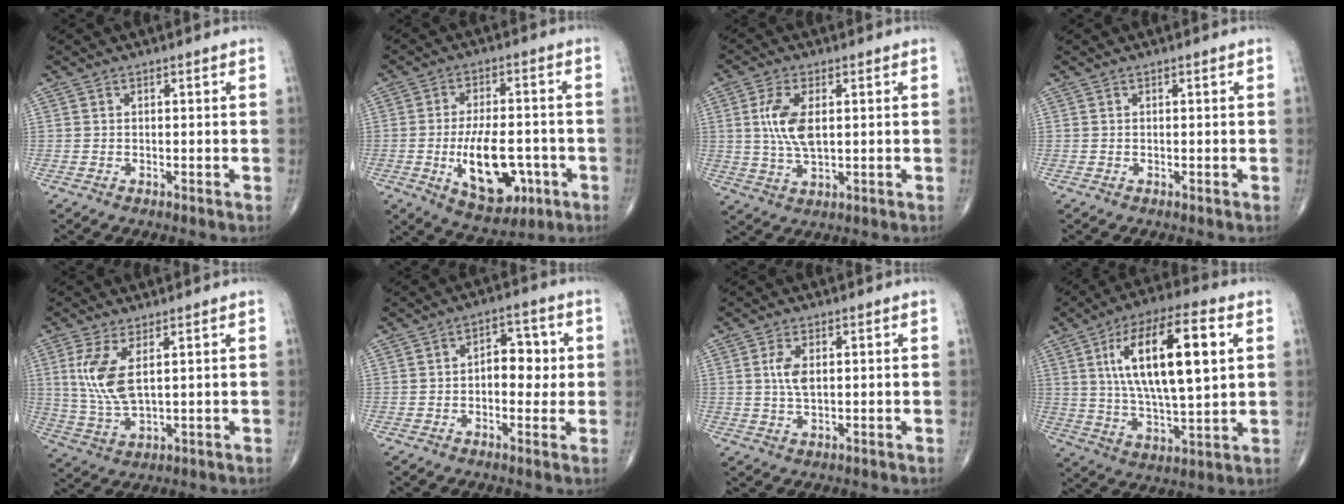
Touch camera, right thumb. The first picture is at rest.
{"total": 14.1, "force": [-4.0, 7.3, 11.4], "torque": [-0.164, 0.012, -0.051]}
{"total": 8.1, "force": [1.4, 3.8, 7.0], "torque": [-0.148, -0.006, 0.030]}
{"total": 0.0}
{"total": 8.8, "force": [2.6, 3.5, 7.7], "torque": [-0.173, -0.015, 0.062]}
{"total": 7.0, "force": [0.2, 4.4, 5.4], "torque": [-0.041, 0.013, -0.002]}
{"total": 4.0, "force": [0.8, 1.9, 3.4], "torque": [-0.074, -0.003, 0.018]}
{"total": 20.8, "force": [5.7, 7.2, 18.7], "torque": [-0.317, -0.004, 0.097]}